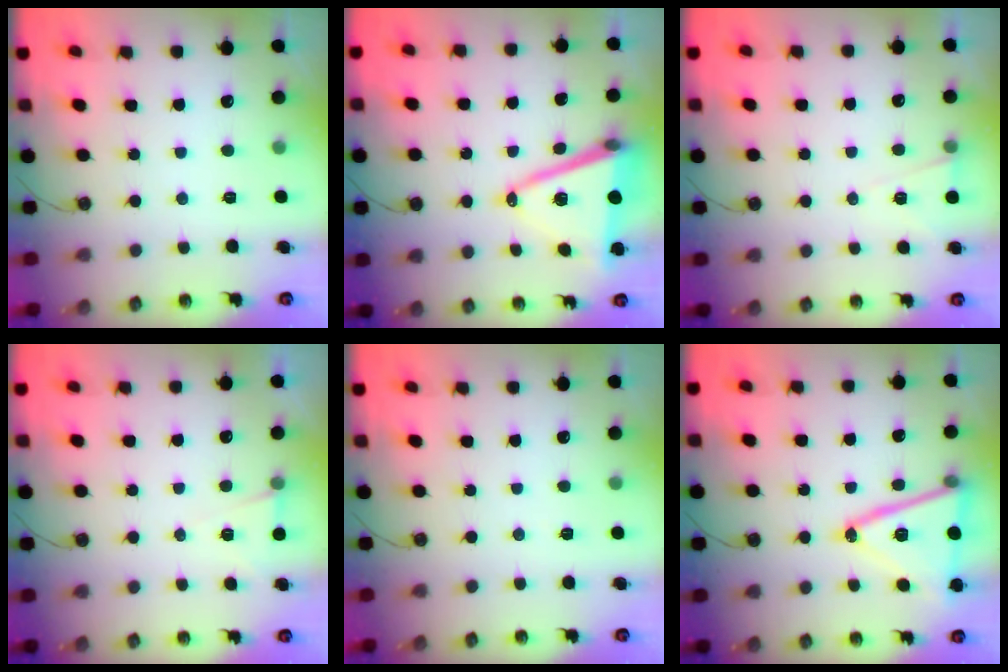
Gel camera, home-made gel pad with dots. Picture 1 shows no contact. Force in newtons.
{"total": 15.0, "press": 14.5, "slide": 3.9}
{"total": 5.4, "press": 3.3, "slide": 4.2}
{"total": 5.5, "press": 3.0, "slide": 4.6}
{"total": 2.5, "press": 1.7, "slide": 1.8}
{"total": 18.7, "press": 18.4, "slide": 3.4}